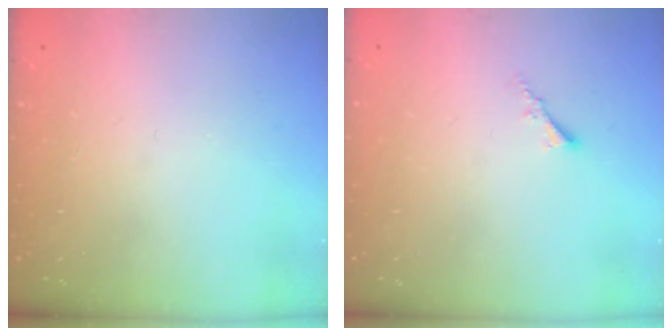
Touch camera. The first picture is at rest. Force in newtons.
{"total": 1.8, "press": 1.7, "slide": 0.3}